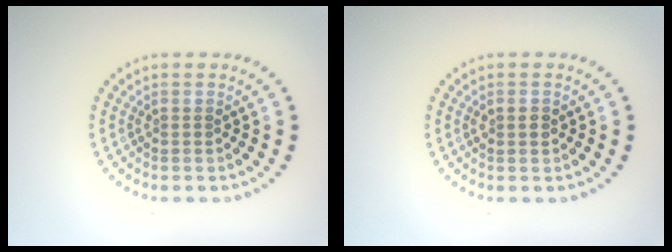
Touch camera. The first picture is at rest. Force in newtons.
{"total": 1.2, "press": 1.2, "slide": 0.1}